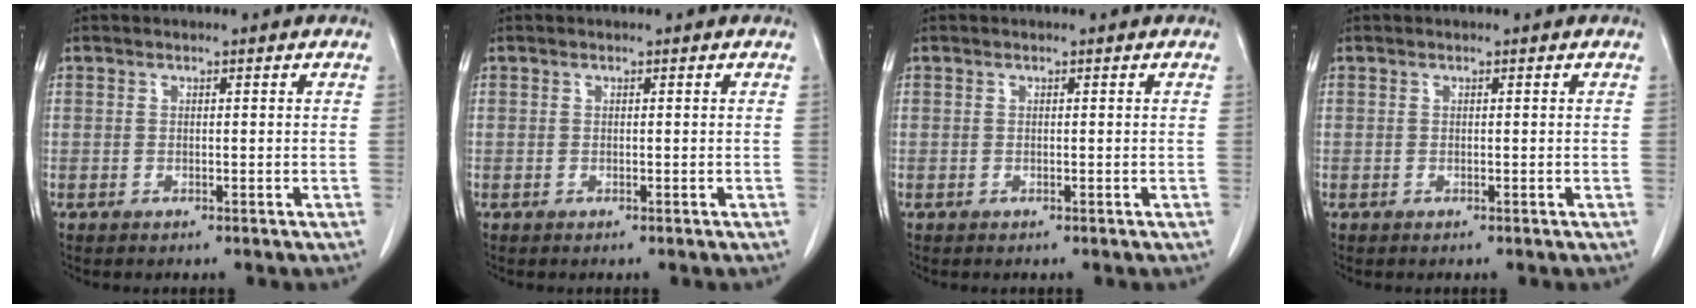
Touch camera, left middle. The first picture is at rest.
{"total": 0.0}
{"total": 0.0}
{"total": 0.0}